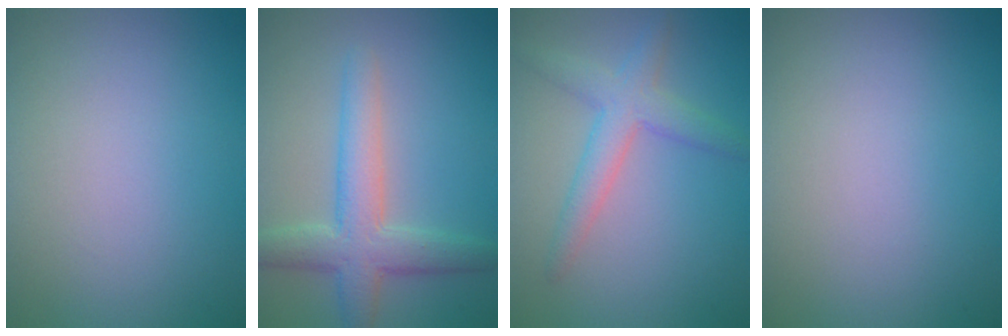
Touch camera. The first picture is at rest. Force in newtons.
{"total": 4.9, "press": 4.9, "slide": 0.2}
{"total": 3.5, "press": 3.4, "slide": 0.3}
{"total": 0.0}